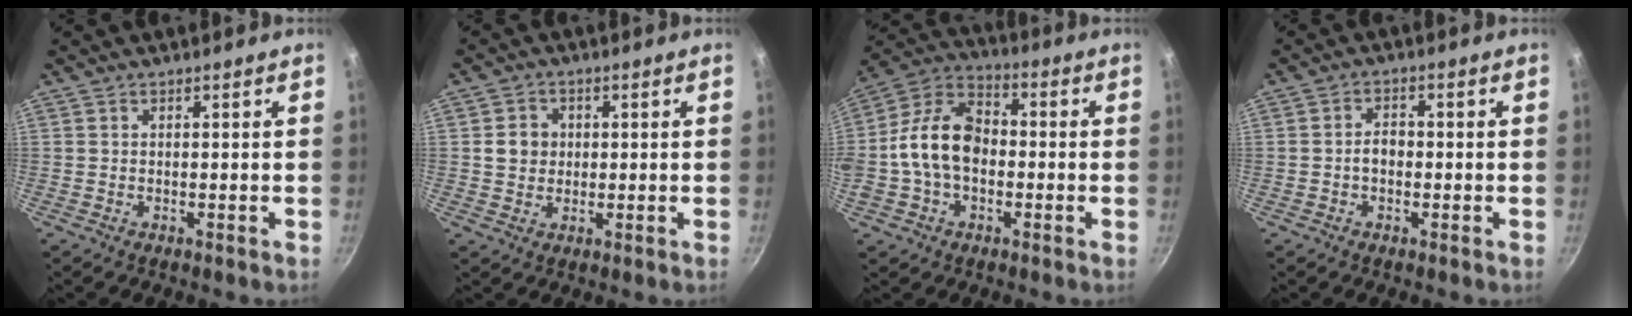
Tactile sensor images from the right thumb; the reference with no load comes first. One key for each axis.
{"total": 4.6, "fx": 0.5, "fy": 4.2, "fz": 1.9, "tx": -0.011, "ty": 0.005, "tz": 0.005}
{"total": 14.2, "fx": -1.3, "fy": 9.8, "fz": 10.2, "tx": -0.161, "ty": 0.040, "tz": -0.043}
{"total": 3.0, "fx": -0.6, "fy": 2.2, "fz": 2.0, "tx": -0.018, "ty": 0.016, "tz": -0.010}